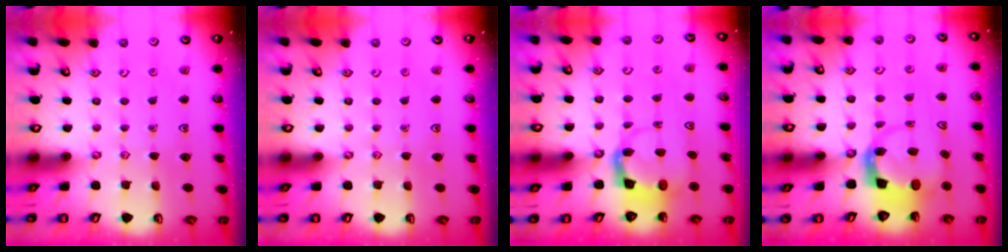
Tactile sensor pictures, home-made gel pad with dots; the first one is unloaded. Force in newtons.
{"total": 0.0}
{"total": 4.3, "press": 4.3, "slide": 0.2}
{"total": 3.9, "press": 3.8, "slide": 0.6}